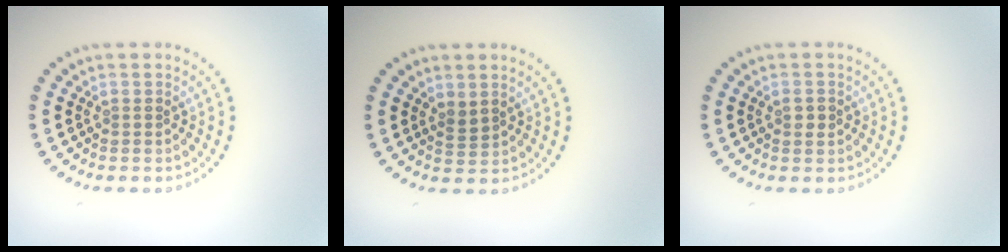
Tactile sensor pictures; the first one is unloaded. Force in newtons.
{"total": 1.2, "press": 1.0, "slide": 0.7}
{"total": 1.0, "press": 1.0, "slide": 0.2}